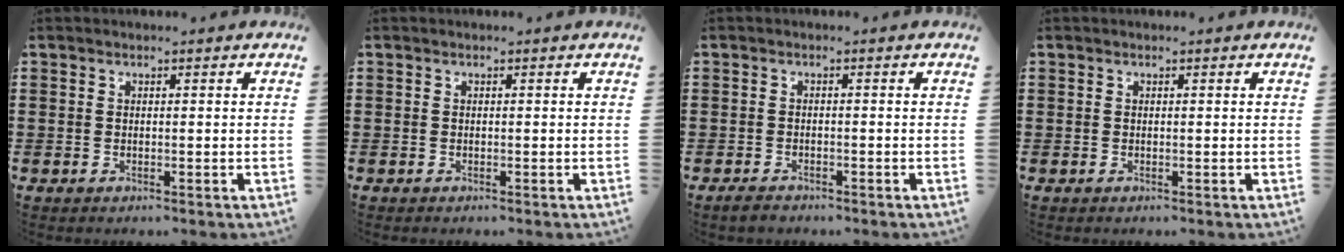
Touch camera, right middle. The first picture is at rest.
{"total": 0.0}
{"total": 1.2, "force": [-1.1, 0.5, 0.4], "torque": [-0.011, -0.001, -0.022]}
{"total": 0.0}